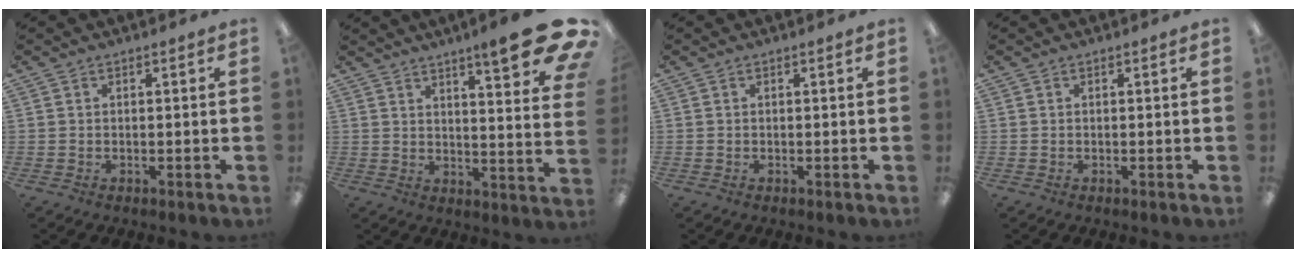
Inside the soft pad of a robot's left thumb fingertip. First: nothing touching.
{"total": 13.7, "force": [9.1, 2.2, 10.0], "torque": [-0.137, -0.065, 0.144]}
{"total": 0.0}
{"total": 0.0}